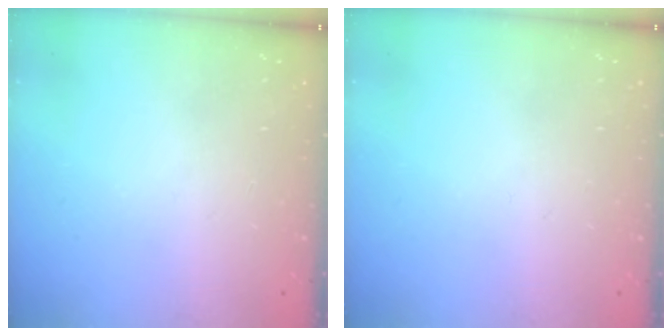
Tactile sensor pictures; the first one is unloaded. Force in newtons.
{"total": 0.0}